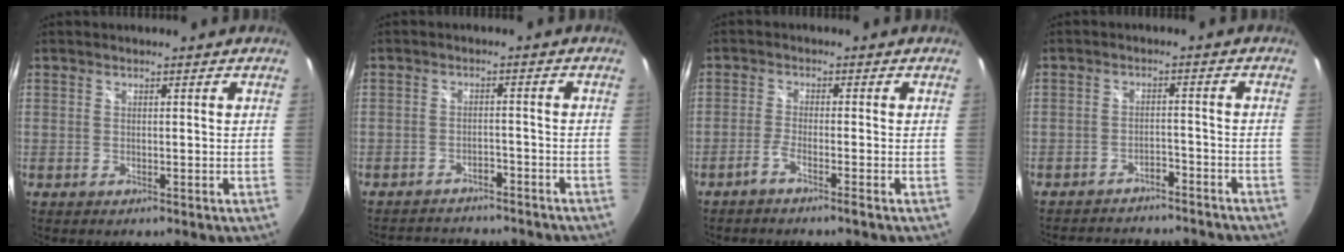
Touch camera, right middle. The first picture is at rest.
{"total": 10.5, "force": [-9.3, 3.1, 3.6], "torque": [-0.077, 0.002, -0.125]}
{"total": 2.5, "force": [-1.8, -0.5, 1.6], "torque": [-0.047, 0.000, -0.038]}
{"total": 13.5, "force": [-12.1, 3.7, 4.8], "torque": [-0.100, 0.004, -0.158]}